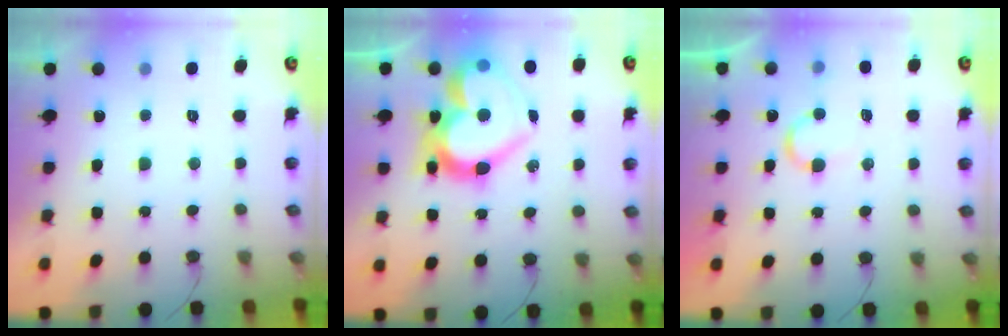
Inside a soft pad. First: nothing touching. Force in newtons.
{"total": 21.7, "press": 21.6, "slide": 1.9}
{"total": 7.7, "press": 7.7, "slide": 0.7}